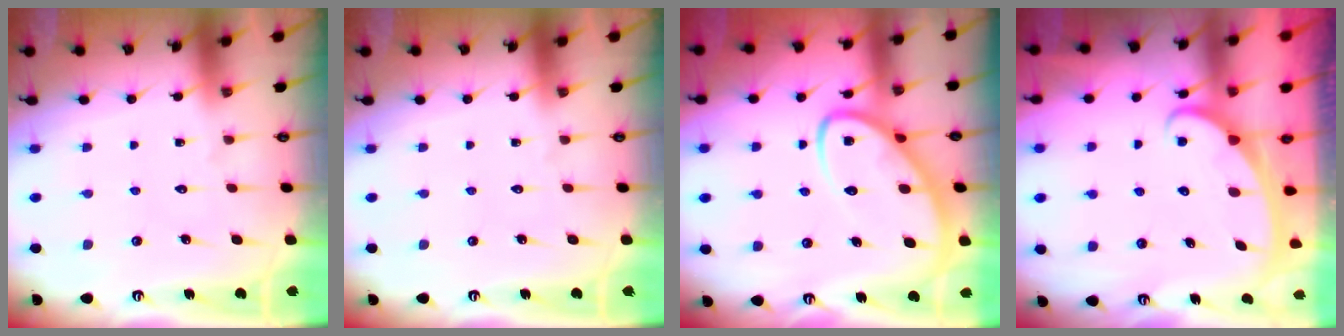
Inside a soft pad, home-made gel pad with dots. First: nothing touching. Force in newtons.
{"total": 0.0}
{"total": 9.2, "press": 9.1, "slide": 1.1}
{"total": 2.4, "press": 2.4, "slide": 0.4}